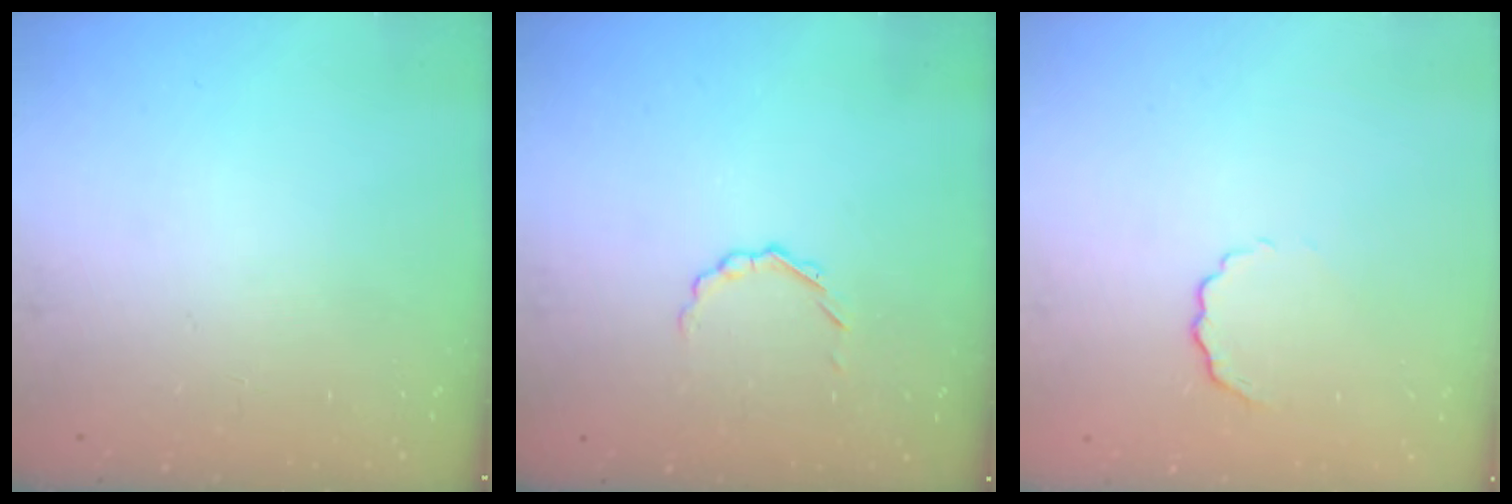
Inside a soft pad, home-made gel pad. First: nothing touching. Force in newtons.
{"total": 1.8, "press": 1.7, "slide": 0.7}
{"total": 3.9, "press": 3.8, "slide": 0.7}